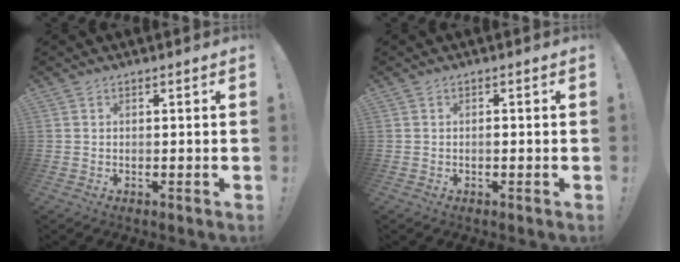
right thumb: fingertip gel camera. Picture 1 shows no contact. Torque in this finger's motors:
{"motor_torque": [0.04, -0.05, 0.14, -0.07, -0.01]}